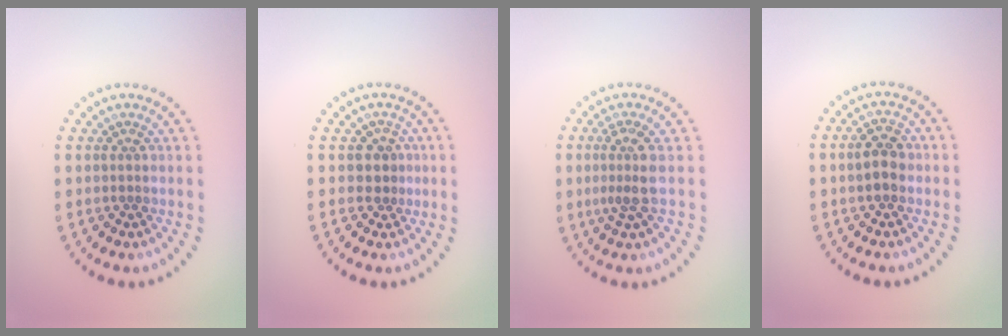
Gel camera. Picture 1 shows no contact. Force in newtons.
{"total": 1.3, "press": 1.0, "slide": 0.9}
{"total": 2.6, "press": 1.9, "slide": 1.7}
{"total": 2.5, "press": 2.5, "slide": 0.3}